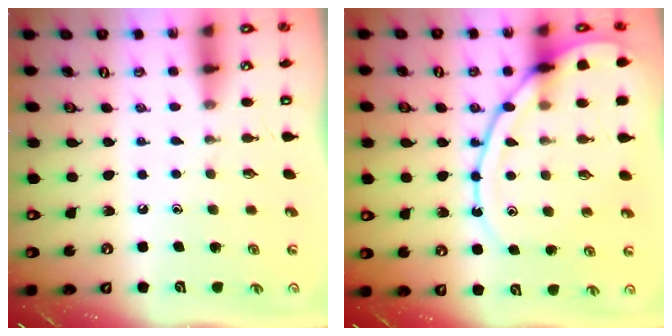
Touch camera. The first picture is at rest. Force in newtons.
{"total": 12.8, "press": 12.8, "slide": 1.0}